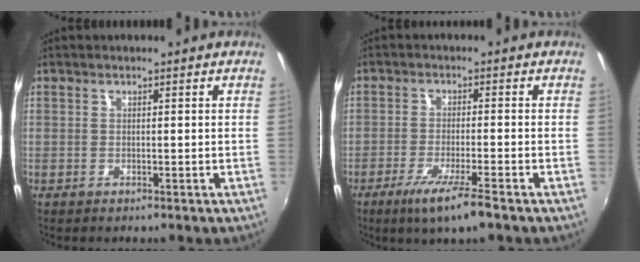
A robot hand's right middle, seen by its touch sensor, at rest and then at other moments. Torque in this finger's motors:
{"motor_torque": [1.10, -1.04, 0.65, 0.19]}